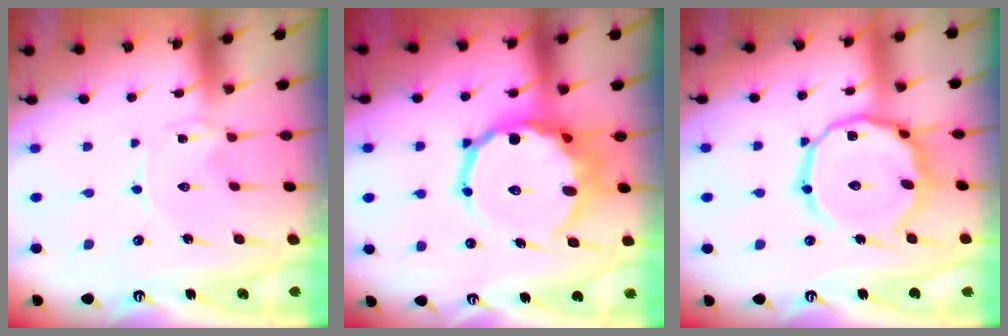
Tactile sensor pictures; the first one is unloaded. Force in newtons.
{"total": 17.0, "press": 16.4, "slide": 4.2}
{"total": 17.7, "press": 17.6, "slide": 1.3}